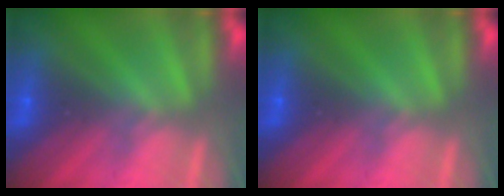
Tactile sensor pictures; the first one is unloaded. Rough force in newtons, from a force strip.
{"total": 0.0}